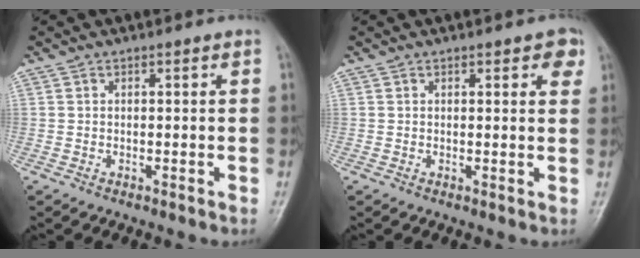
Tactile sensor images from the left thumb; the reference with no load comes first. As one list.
[{"total": 3.4, "force": [1.8, 1.4, 2.6], "torque": [-0.014, -0.004, 0.015]}]